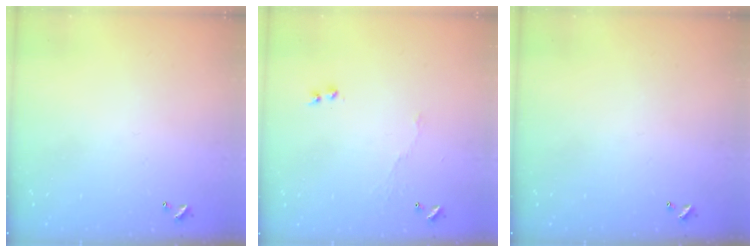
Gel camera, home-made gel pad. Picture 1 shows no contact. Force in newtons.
{"total": 3.5, "press": 3.4, "slide": 0.7}
{"total": 0.0}